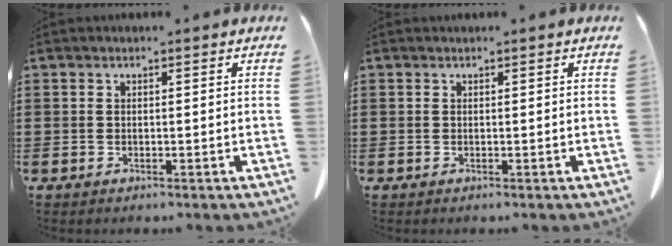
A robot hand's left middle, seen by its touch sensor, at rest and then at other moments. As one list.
[{"total": 0.0}]